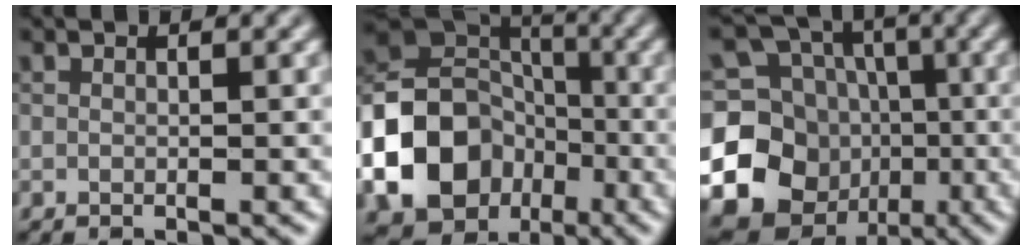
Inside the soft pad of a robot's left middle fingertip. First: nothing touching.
{"total": 15.0, "force": [-5.5, 12.4, 6.5], "torque": [-0.130, -0.028, -0.117]}
{"total": 16.6, "force": [-4.0, 14.9, 6.0], "torque": [-0.171, -0.010, -0.088]}